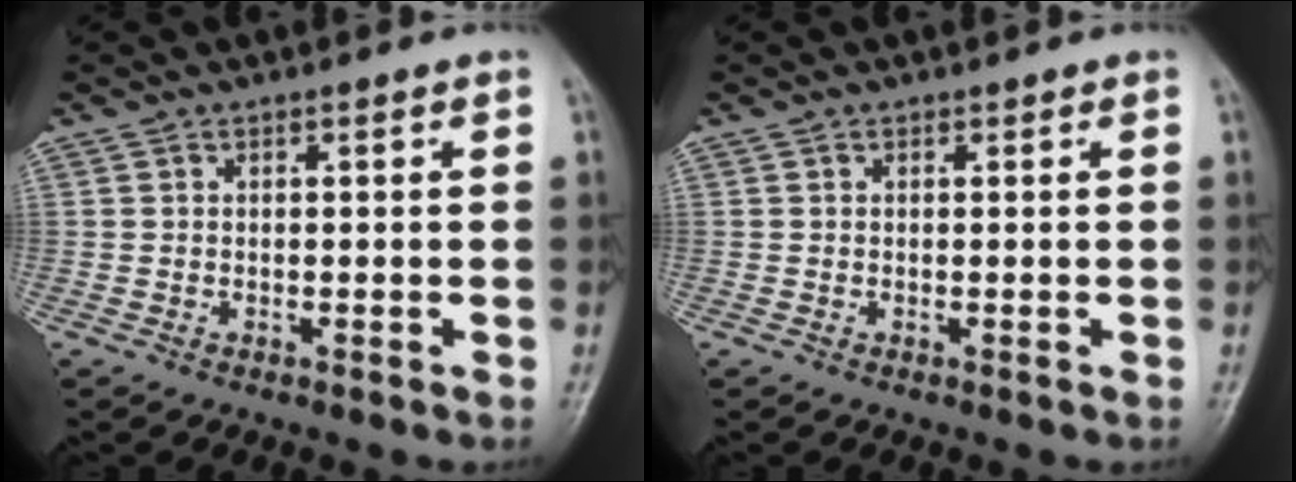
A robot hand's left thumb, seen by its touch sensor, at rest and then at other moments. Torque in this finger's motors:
{"motor_torque": [0.00, 0.00, -0.17, 0.05, 0.00]}